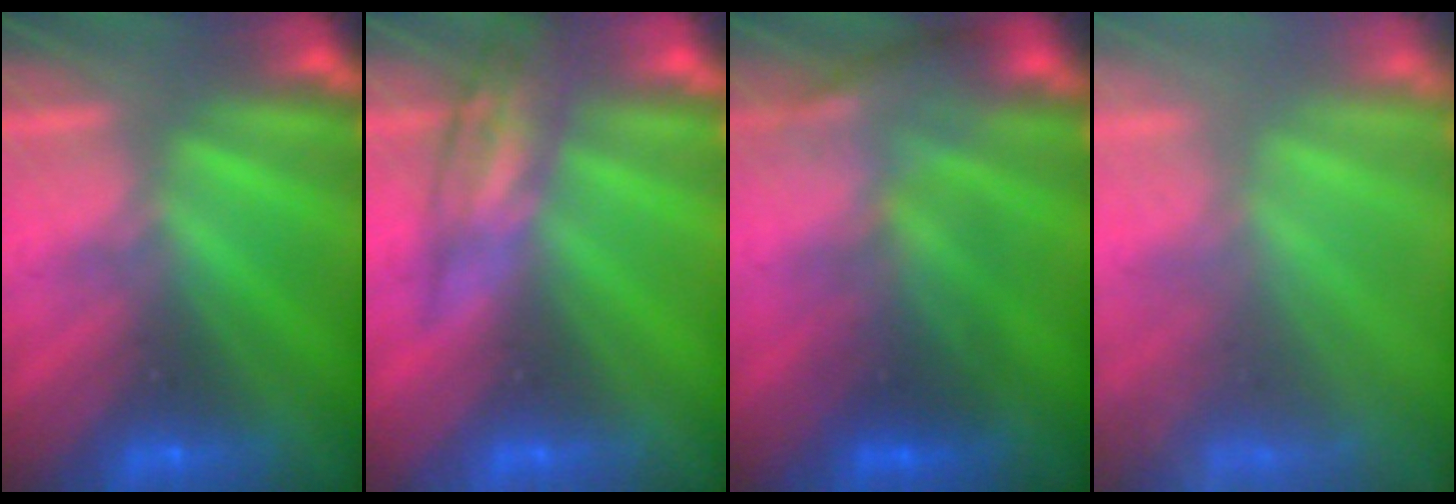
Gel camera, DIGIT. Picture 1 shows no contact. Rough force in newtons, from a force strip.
{"total": 2.5}
{"total": 2.7}
{"total": 7.1}